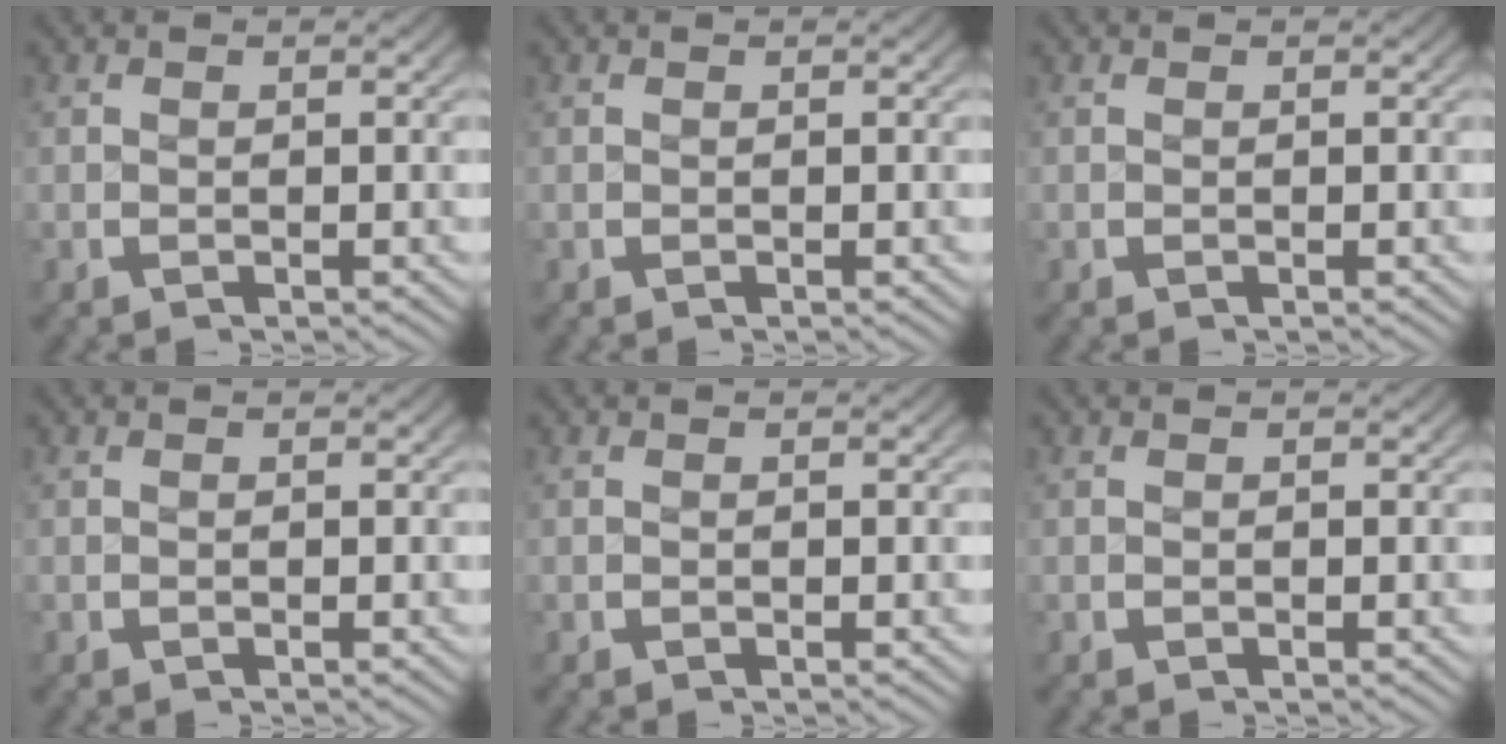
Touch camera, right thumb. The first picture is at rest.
{"total": 0.0}
{"total": 0.0}
{"total": 0.0}
{"total": 0.0}
{"total": 0.0}